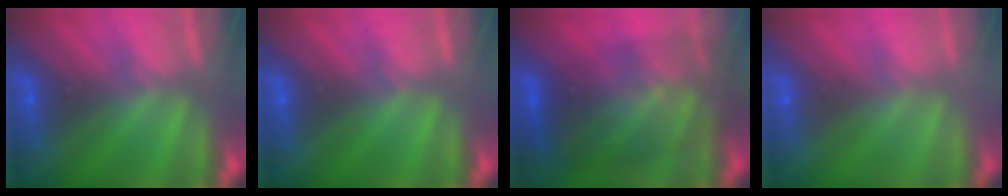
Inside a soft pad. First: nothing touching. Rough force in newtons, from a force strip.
{"total": 0.0}
{"total": 10.7}
{"total": 3.3}